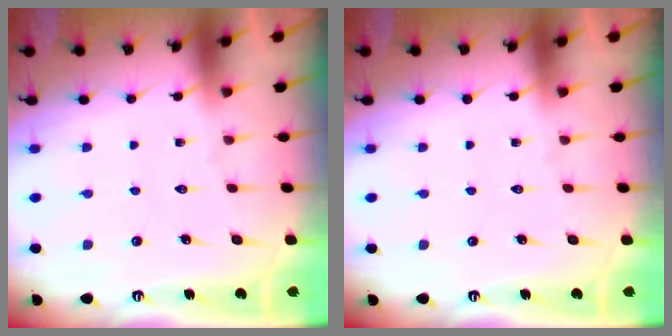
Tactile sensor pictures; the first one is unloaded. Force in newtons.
{"total": 0.0}